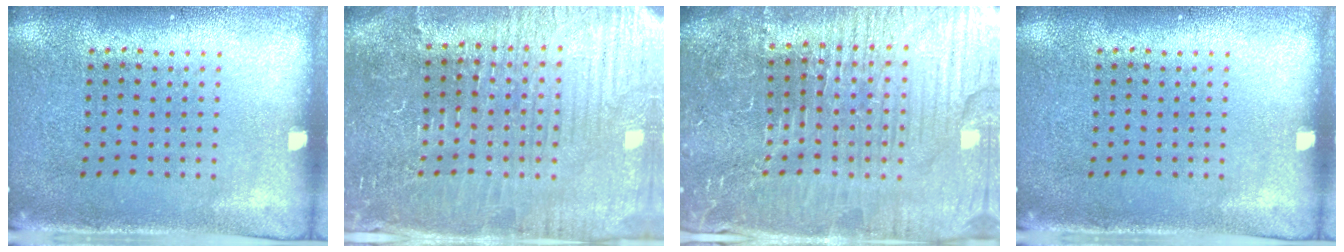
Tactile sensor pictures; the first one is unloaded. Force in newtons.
{"total": 4.3, "press": 4.1, "slide": 1.4}
{"total": 6.1, "press": 5.5, "slide": 2.5}
{"total": 0.0}